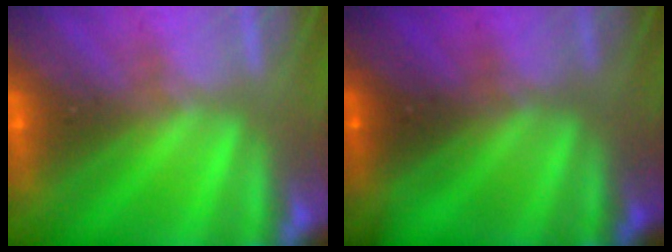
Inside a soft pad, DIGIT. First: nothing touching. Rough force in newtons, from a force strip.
{"total": 2.1}